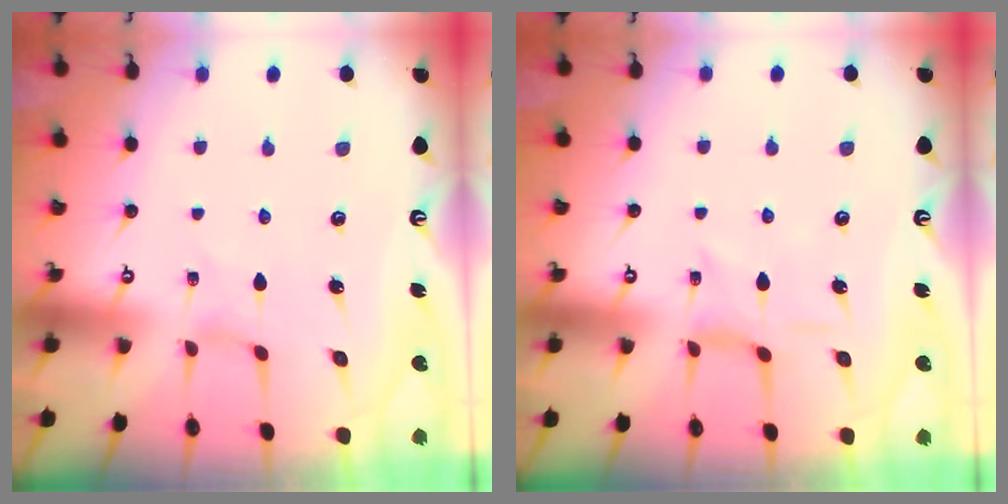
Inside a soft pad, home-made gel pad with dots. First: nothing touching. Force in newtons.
{"total": 2.1, "press": 2.1, "slide": 0.5}